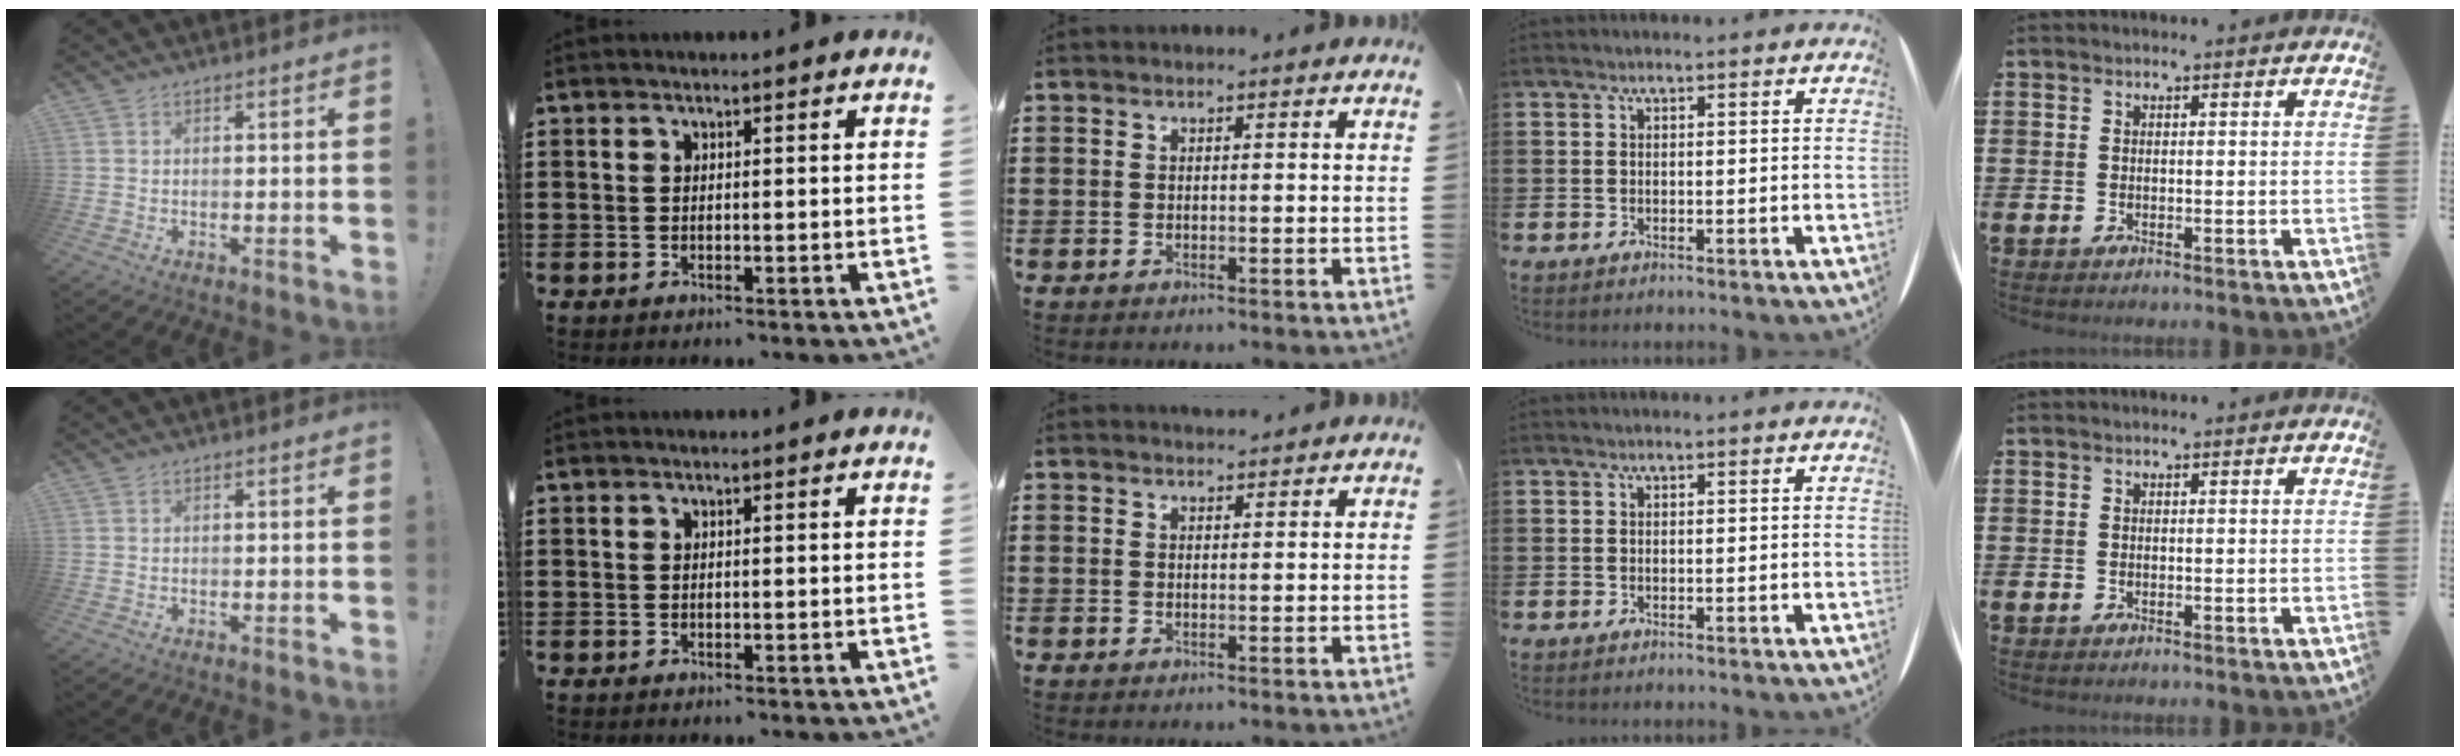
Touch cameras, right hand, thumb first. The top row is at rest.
{"middle": {"total": 1.1, "force": [1.1, 0.2, 0.0], "torque": [-0.004, -0.001, 0.022]}}